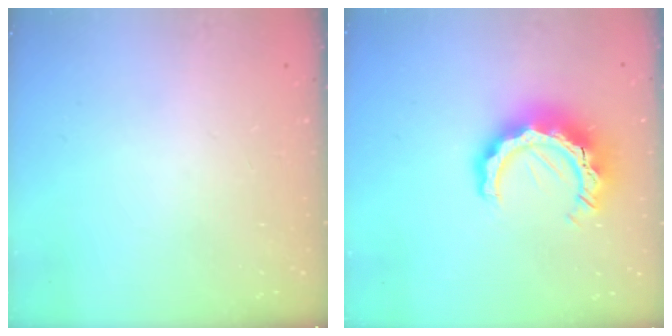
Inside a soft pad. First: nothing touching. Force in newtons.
{"total": 12.8, "press": 12.8, "slide": 1.3}